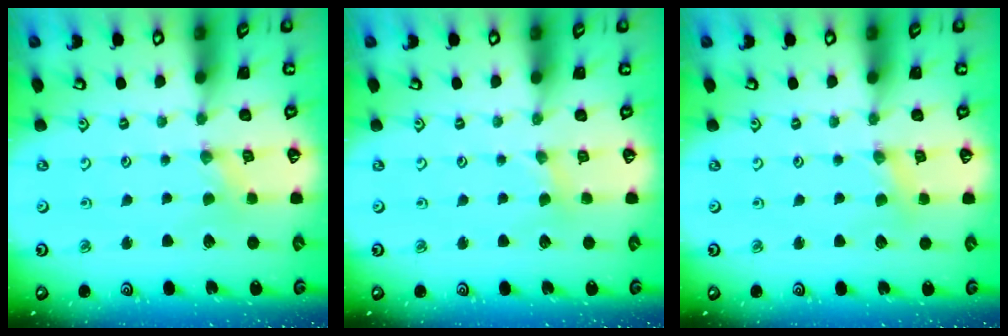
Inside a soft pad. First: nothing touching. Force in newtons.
{"total": 1.2, "press": 1.1, "slide": 0.3}
{"total": 2.7, "press": 2.6, "slide": 0.5}